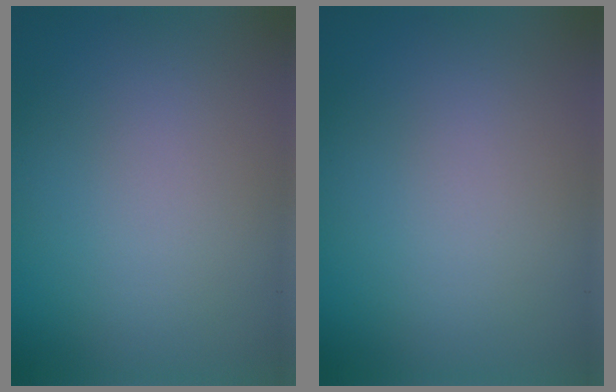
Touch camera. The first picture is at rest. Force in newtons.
{"total": 0.0}